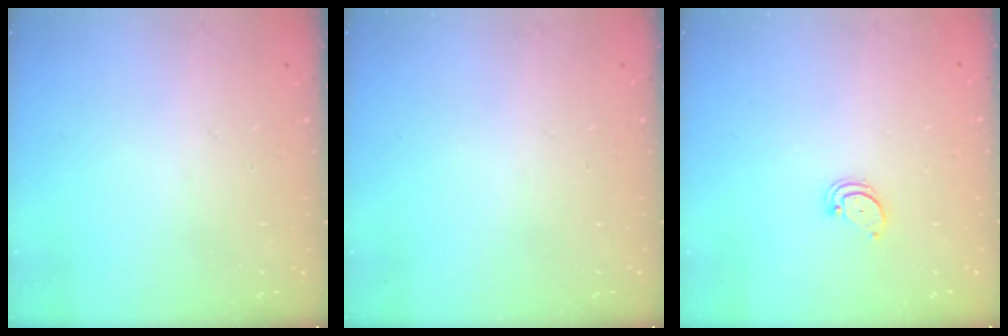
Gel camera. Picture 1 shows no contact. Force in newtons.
{"total": 0.0}
{"total": 1.8, "press": 1.8, "slide": 0.2}